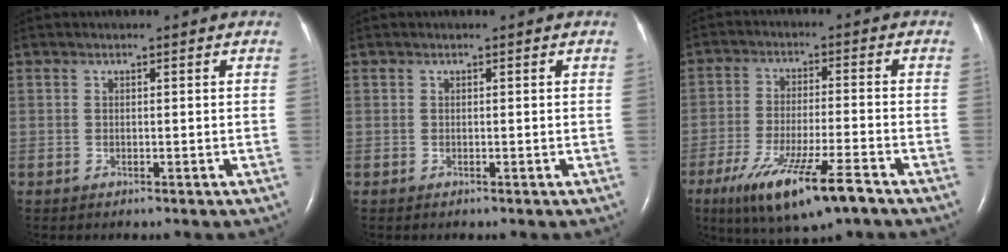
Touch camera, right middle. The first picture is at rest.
{"total": 0.0}
{"total": 12.9, "force": [-7.9, 1.5, 10.1], "torque": [-0.188, -0.033, -0.133]}